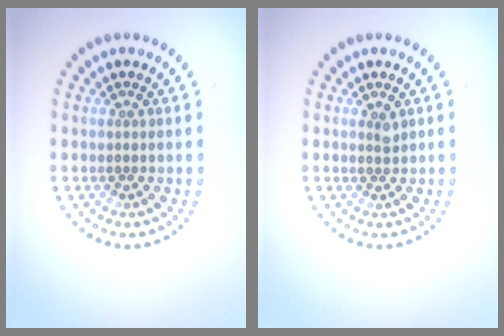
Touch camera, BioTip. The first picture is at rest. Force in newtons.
{"total": 0.7, "press": 0.6, "slide": 0.5}